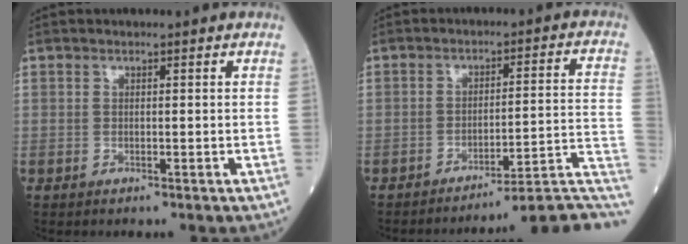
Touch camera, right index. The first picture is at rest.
{"total": 12.7, "force": [-11.8, -2.2, 4.0], "torque": [-0.004, 0.022, -0.156]}